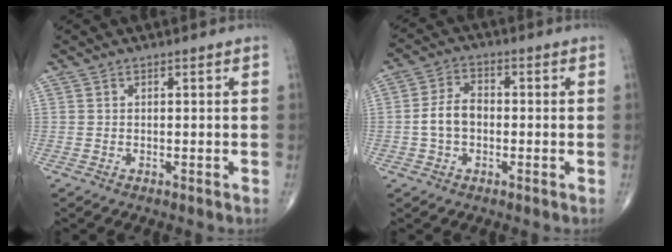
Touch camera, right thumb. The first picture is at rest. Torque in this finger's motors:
{"motor_torque": [0.17, 0.01, 0.80, 0.10, 0.04]}